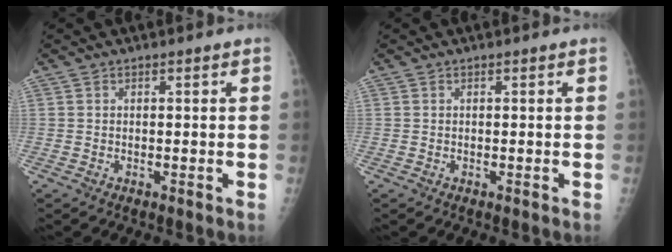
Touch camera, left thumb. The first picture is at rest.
{"total": 0.0}